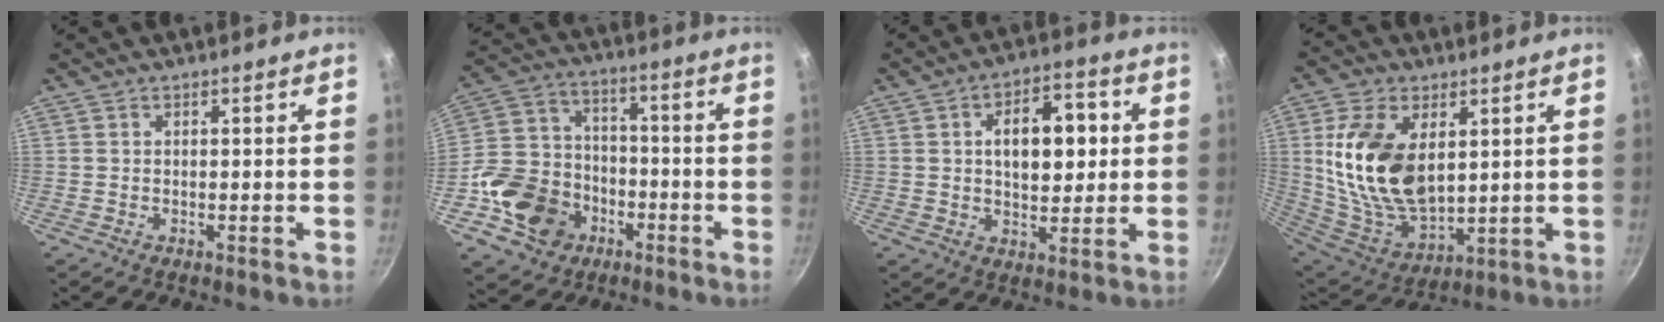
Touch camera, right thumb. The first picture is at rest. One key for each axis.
{"total": 16.8, "fx": -6.7, "fy": 13.4, "fz": 7.6, "tx": -0.123, "ty": 0.046, "tz": -0.112}
{"total": 12.1, "fx": 1.8, "fy": 7.0, "fz": 9.8, "tx": -0.107, "ty": 0.008, "tz": 0.023}
{"total": 19.0, "fx": 4.2, "fy": 11.1, "fz": 14.8, "tx": -0.270, "ty": -0.031, "tz": 0.096}